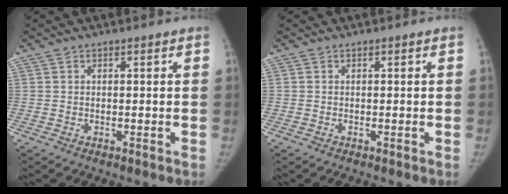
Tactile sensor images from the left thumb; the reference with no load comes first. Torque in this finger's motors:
{"motor_torque": [0.00, 0.00, 0.43, -0.43, 0.00]}